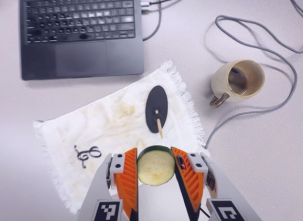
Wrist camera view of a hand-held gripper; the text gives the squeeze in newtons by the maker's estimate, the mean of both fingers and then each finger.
{"total": 9.2, "left": 9.2, "right": 9.2}